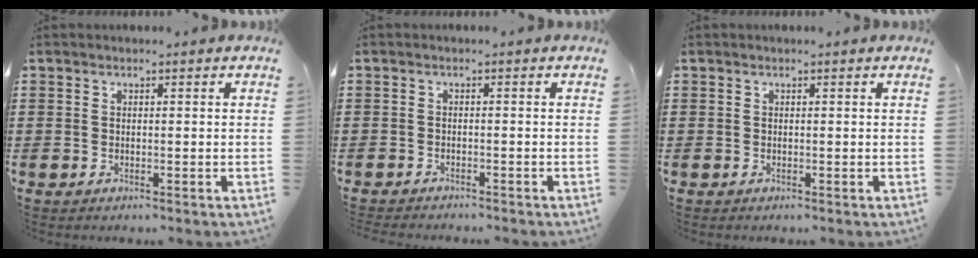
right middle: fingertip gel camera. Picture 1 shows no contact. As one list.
[{"total": 1.1, "force": [-1.1, 0.0, 0.0], "torque": [-0.002, 0.002, -0.023]}, {"total": 0.0}]